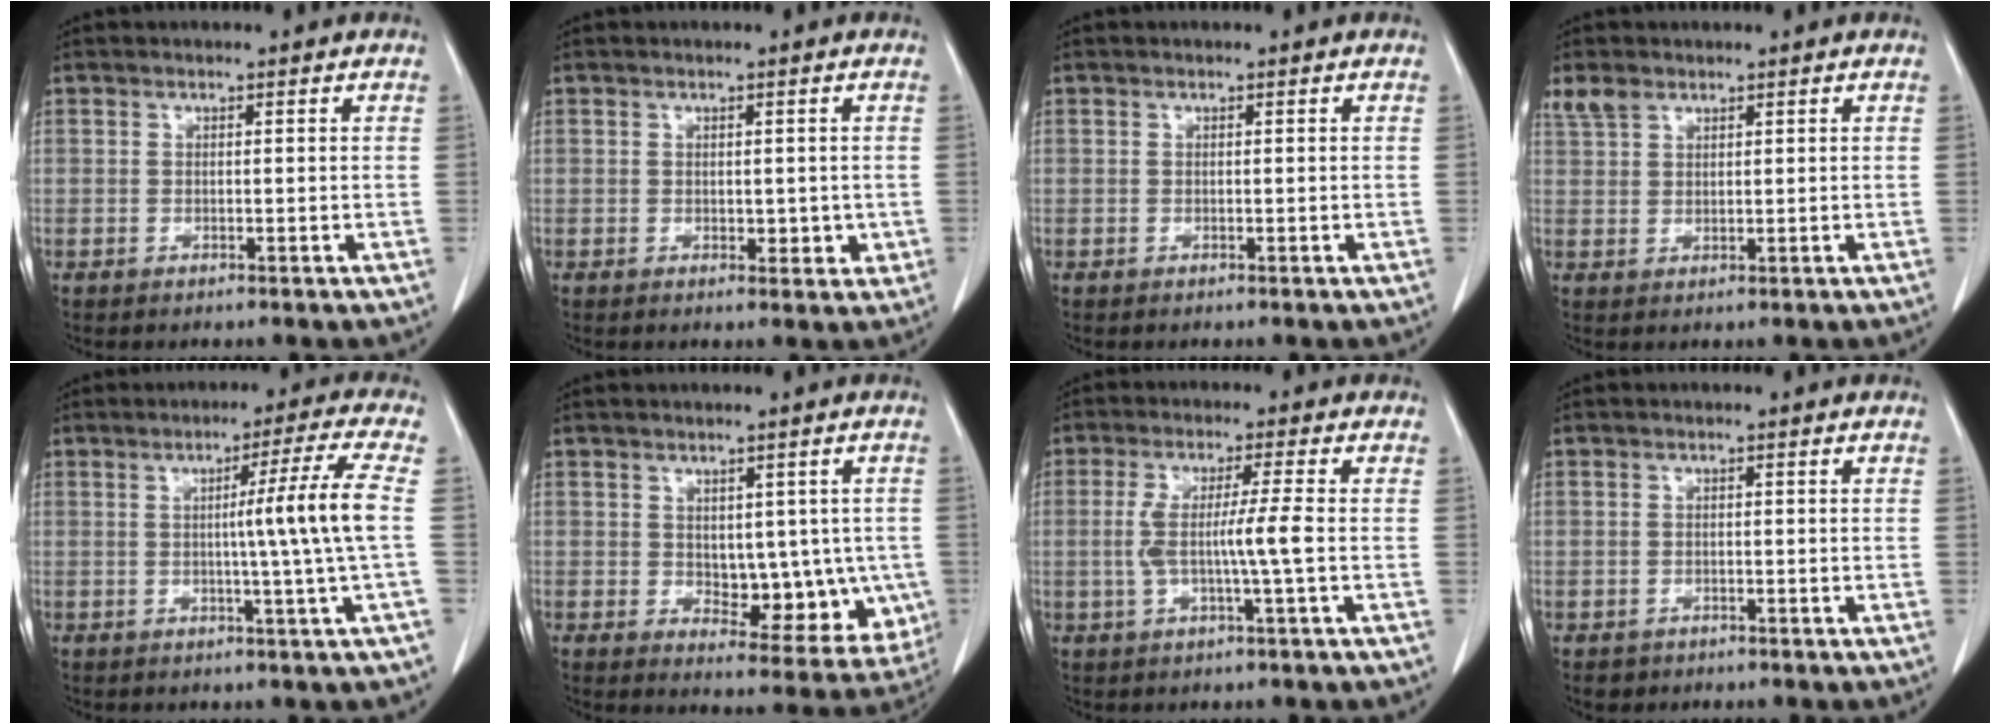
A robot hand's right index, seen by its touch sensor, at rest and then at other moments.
{"total": 2.5, "force": [-0.1, 1.7, 1.9], "torque": [-0.018, -0.001, 0.004]}
{"total": 0.0}
{"total": 3.1, "force": [2.3, 1.6, 1.2], "torque": [-0.034, 0.014, 0.054]}
{"total": 8.1, "force": [0.0, -2.7, 7.7], "torque": [-0.116, -0.002, 0.006]}
{"total": 10.2, "force": [-0.8, 5.9, 8.3], "torque": [-0.085, 0.000, 0.007]}
{"total": 6.2, "force": [-0.7, -0.6, 6.1], "torque": [-0.122, 0.005, -0.012]}
{"total": 1.8, "force": [-1.0, 1.5, 0.0], "torque": [-0.006, 0.005, -0.013]}